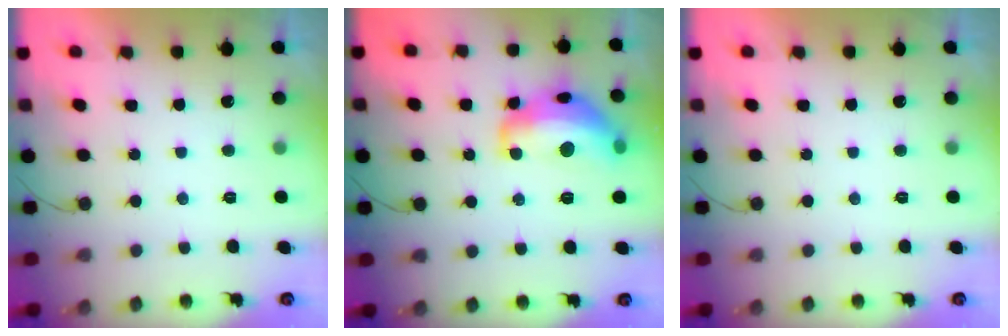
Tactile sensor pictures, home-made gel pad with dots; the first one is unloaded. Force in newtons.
{"total": 16.0, "press": 16.0, "slide": 0.9}
{"total": 0.0}